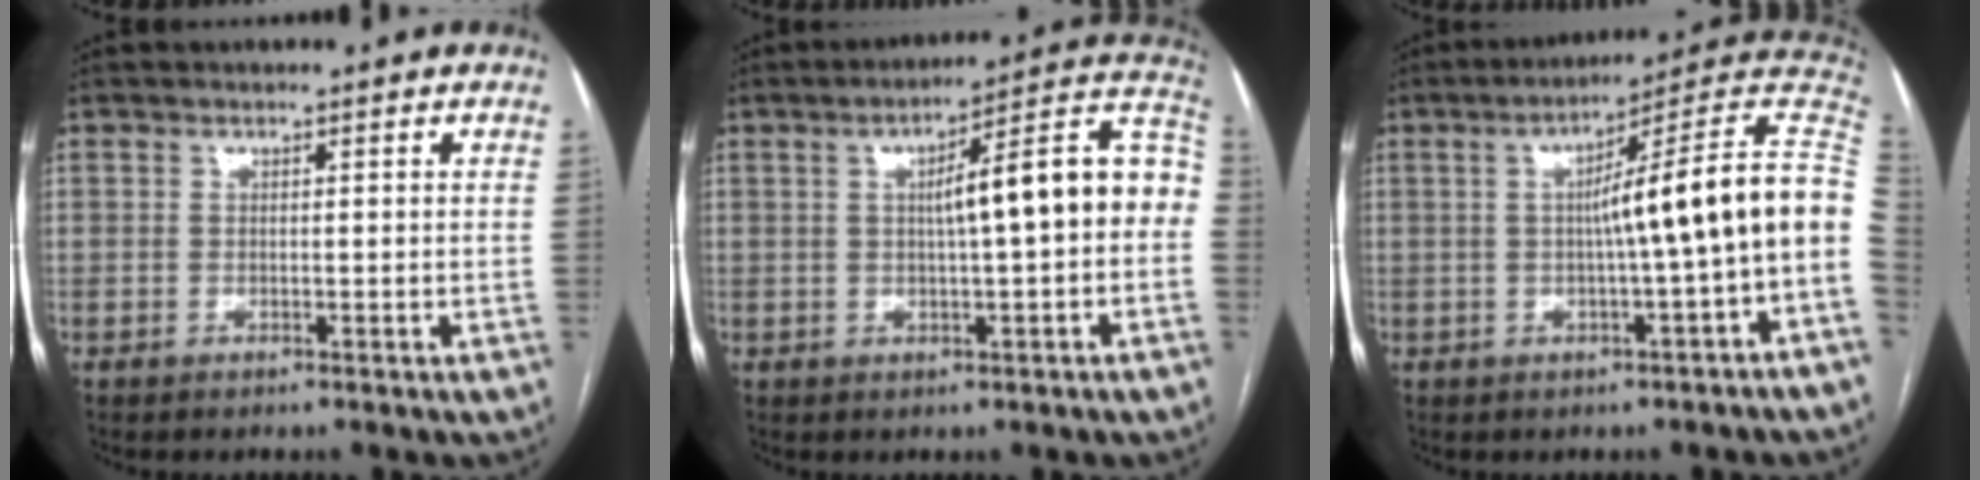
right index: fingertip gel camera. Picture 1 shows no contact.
{"total": 13.6, "force": [0.4, 1.8, 13.5], "torque": [-0.183, 0.046, 0.005]}
{"total": 15.0, "force": [-0.6, -0.7, 15.0], "torque": [-0.204, 0.037, -0.017]}